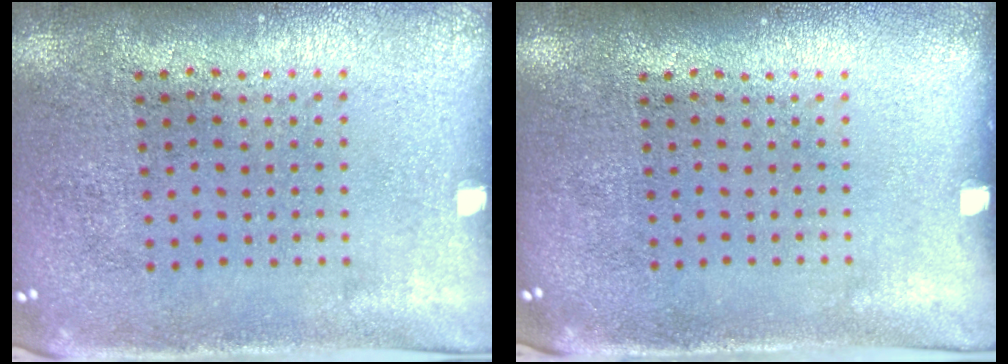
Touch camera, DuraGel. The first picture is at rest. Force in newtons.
{"total": 0.0}